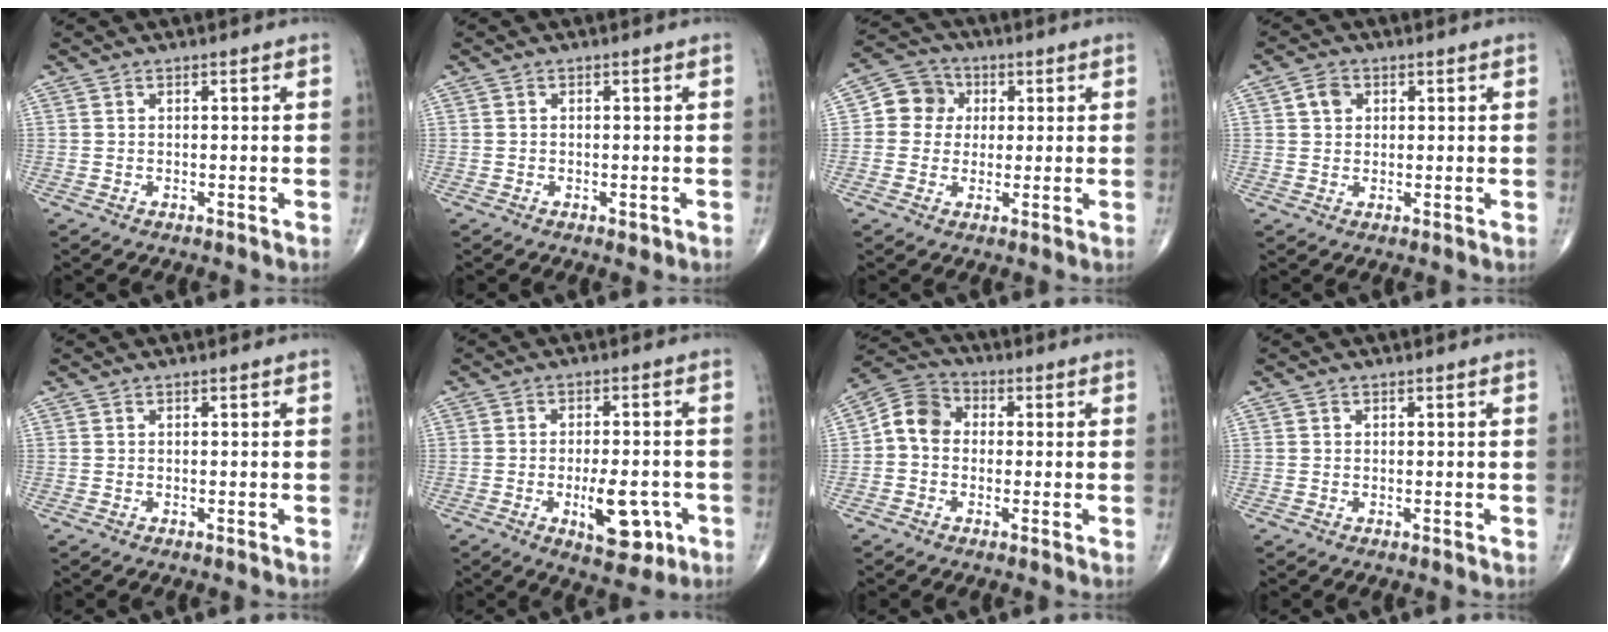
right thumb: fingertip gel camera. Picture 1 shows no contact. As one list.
[{"total": 1.1, "force": [-0.5, 0.6, 0.8], "torque": [-0.010, -0.002, -0.005]}, {"total": 7.1, "force": [1.0, 6.6, 2.5], "torque": [-0.015, 0.010, 0.006]}, {"total": 3.2, "force": [1.0, 2.5, 1.6], "torque": [-0.016, -0.001, 0.017]}, {"total": 0.0}, {"total": 9.3, "force": [-3.2, 4.1, 7.7], "torque": [-0.100, 0.005, -0.038]}, {"total": 7.3, "force": [-0.2, 6.0, 4.1], "torque": [-0.060, 0.027, -0.020]}, {"total": 0.0}]